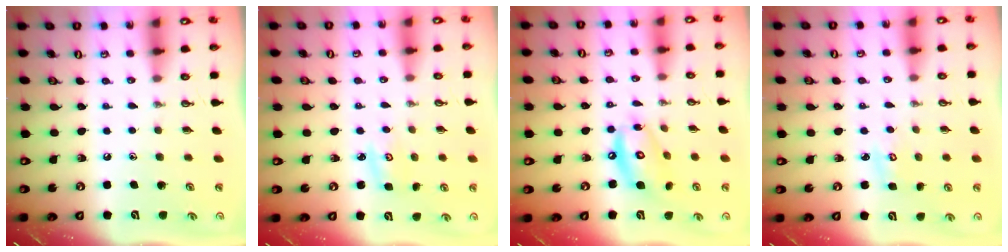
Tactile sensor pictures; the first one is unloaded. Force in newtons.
{"total": 2.3, "press": 2.3, "slide": 0.2}
{"total": 13.0, "press": 13.0, "slide": 1.1}
{"total": 2.9, "press": 2.9, "slide": 0.1}